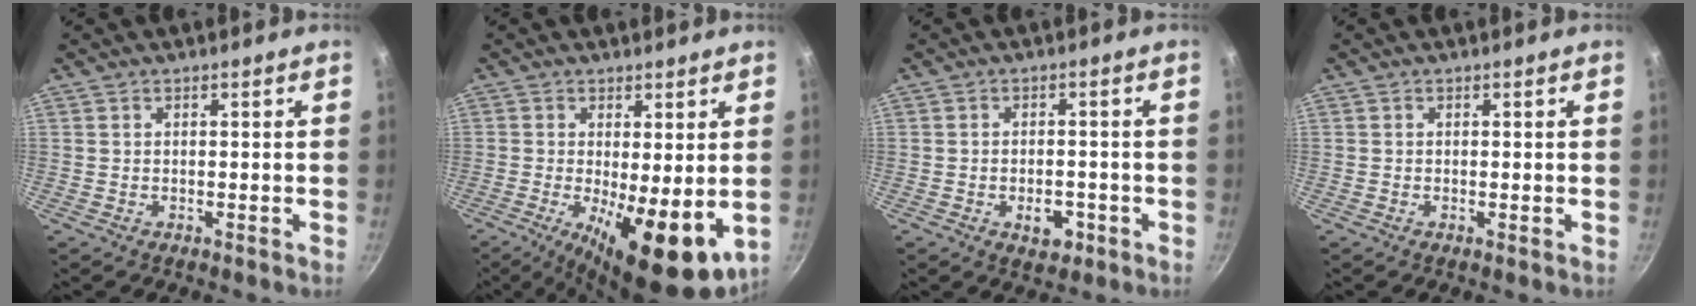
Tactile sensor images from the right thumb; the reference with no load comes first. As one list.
[{"total": 14.1, "force": [-2.3, 5.1, 12.9], "torque": [-0.179, -0.017, -0.025]}, {"total": 4.7, "force": [-1.8, 2.9, 3.2], "torque": [-0.031, 0.011, -0.022]}, {"total": 0.0}]